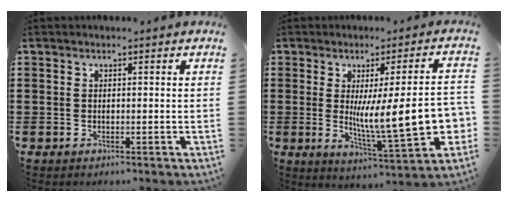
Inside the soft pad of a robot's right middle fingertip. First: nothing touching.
{"total": 13.3, "force": [-0.5, 3.0, 13.0], "torque": [-0.215, -0.023, -0.008]}